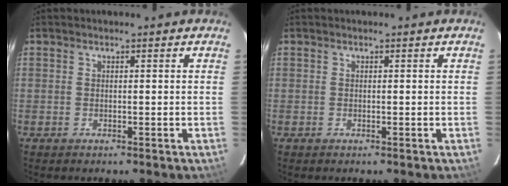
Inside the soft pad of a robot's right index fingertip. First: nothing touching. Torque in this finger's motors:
{"motor_torque": [0.00, 0.00, 0.00, 0.00]}